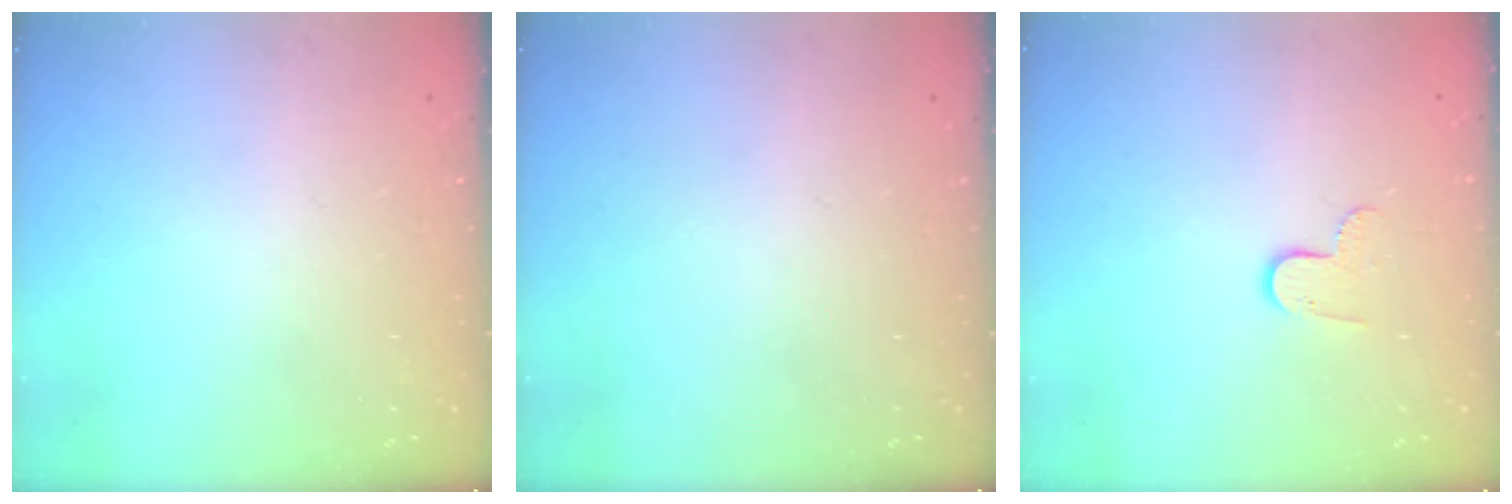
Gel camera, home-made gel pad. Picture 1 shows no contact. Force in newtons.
{"total": 0.0}
{"total": 5.8, "press": 5.8, "slide": 0.5}